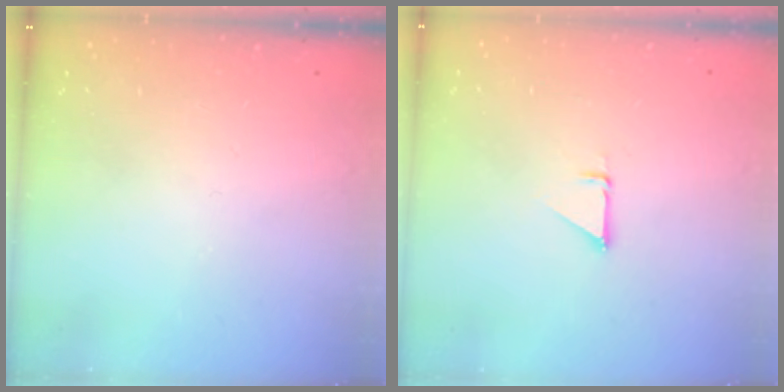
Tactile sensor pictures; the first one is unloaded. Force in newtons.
{"total": 1.5, "press": 1.5, "slide": 0.1}